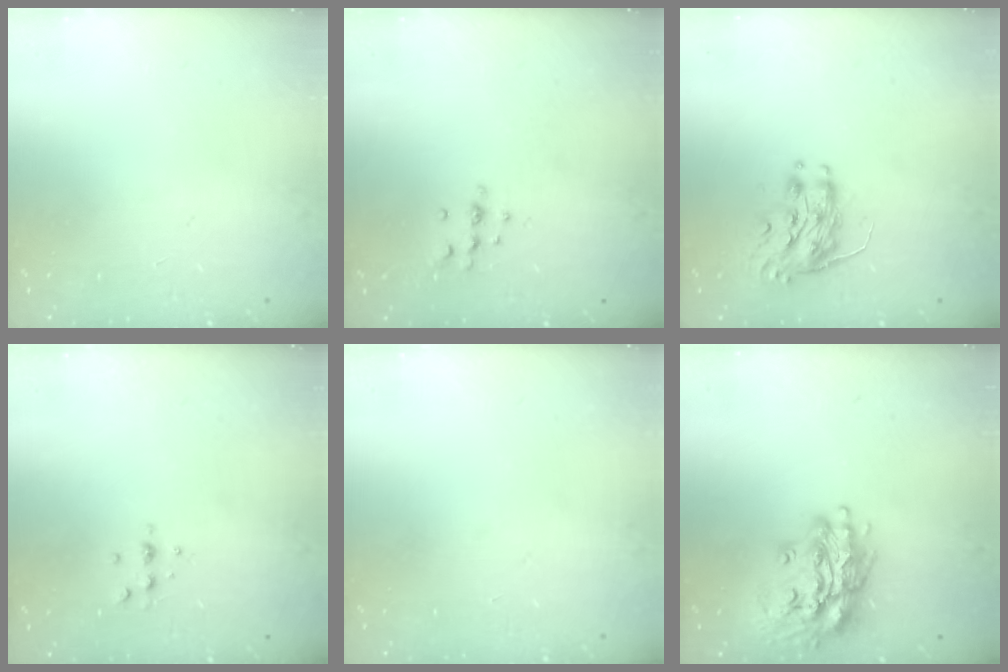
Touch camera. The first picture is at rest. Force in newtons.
{"total": 6.9, "press": 6.8, "slide": 1.2}
{"total": 8.2, "press": 8.2, "slide": 0.3}
{"total": 4.3, "press": 4.2, "slide": 1.1}
{"total": 0.0}
{"total": 16.7, "press": 16.5, "slide": 2.3}